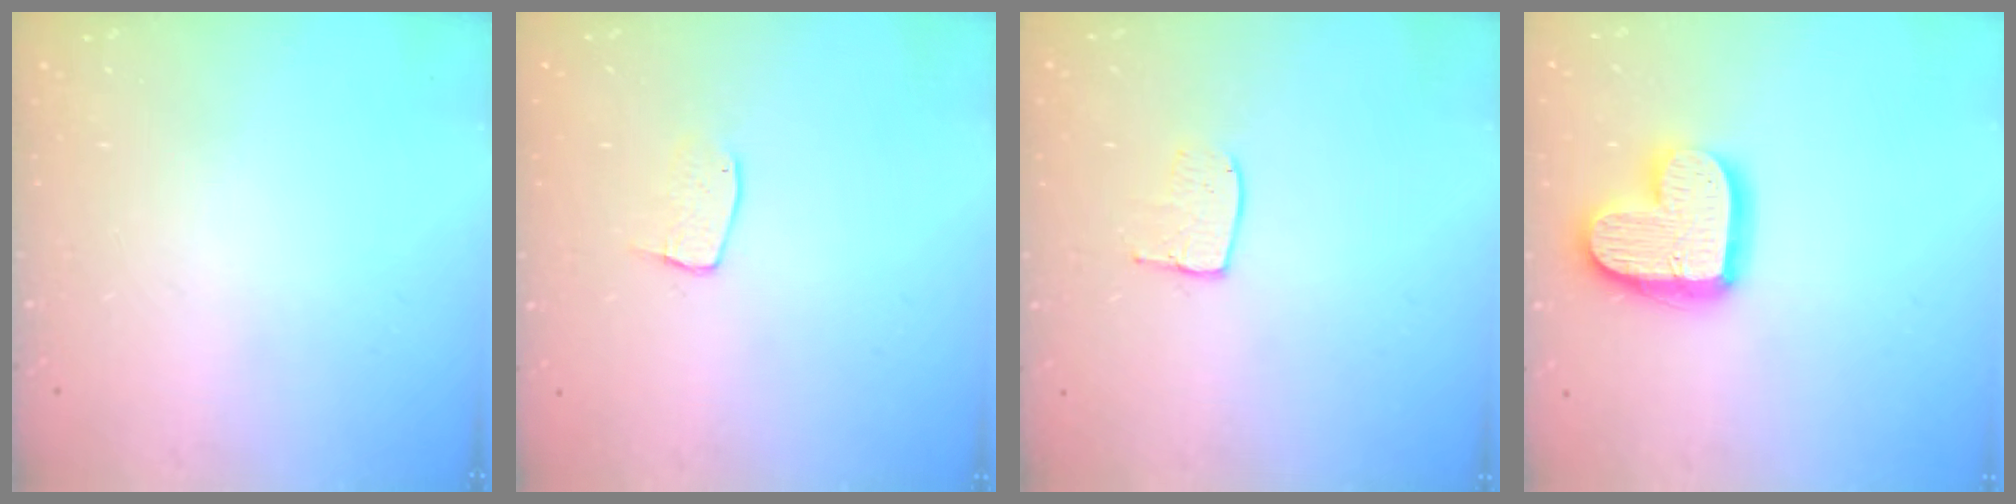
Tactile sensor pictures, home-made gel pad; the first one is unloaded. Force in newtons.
{"total": 5.9, "press": 5.9, "slide": 0.3}
{"total": 6.3, "press": 6.3, "slide": 0.4}
{"total": 16.1, "press": 16.1, "slide": 1.3}